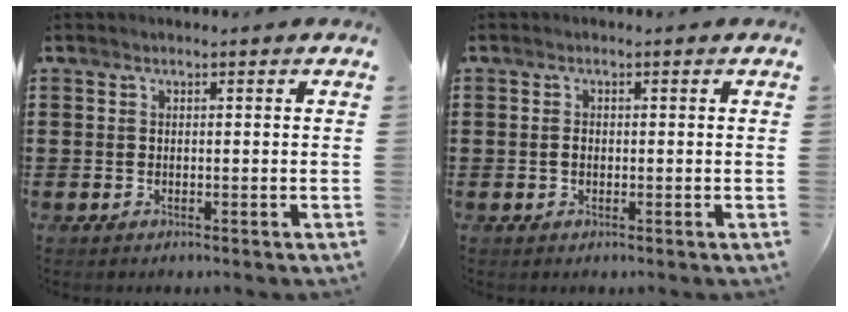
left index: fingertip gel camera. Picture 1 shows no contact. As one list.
[{"total": 1.1, "force": [-0.1, 0.7, 0.9], "torque": [-0.019, 0.003, -0.002]}]